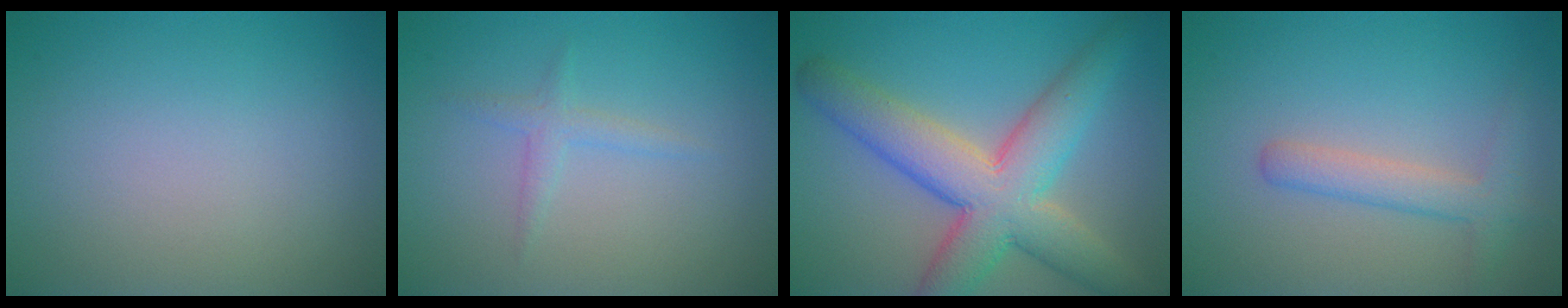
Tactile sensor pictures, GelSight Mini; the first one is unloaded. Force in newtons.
{"total": 0.7, "press": 0.6, "slide": 0.1}
{"total": 8.9, "press": 8.9, "slide": 0.3}
{"total": 2.7, "press": 2.7, "slide": 0.1}